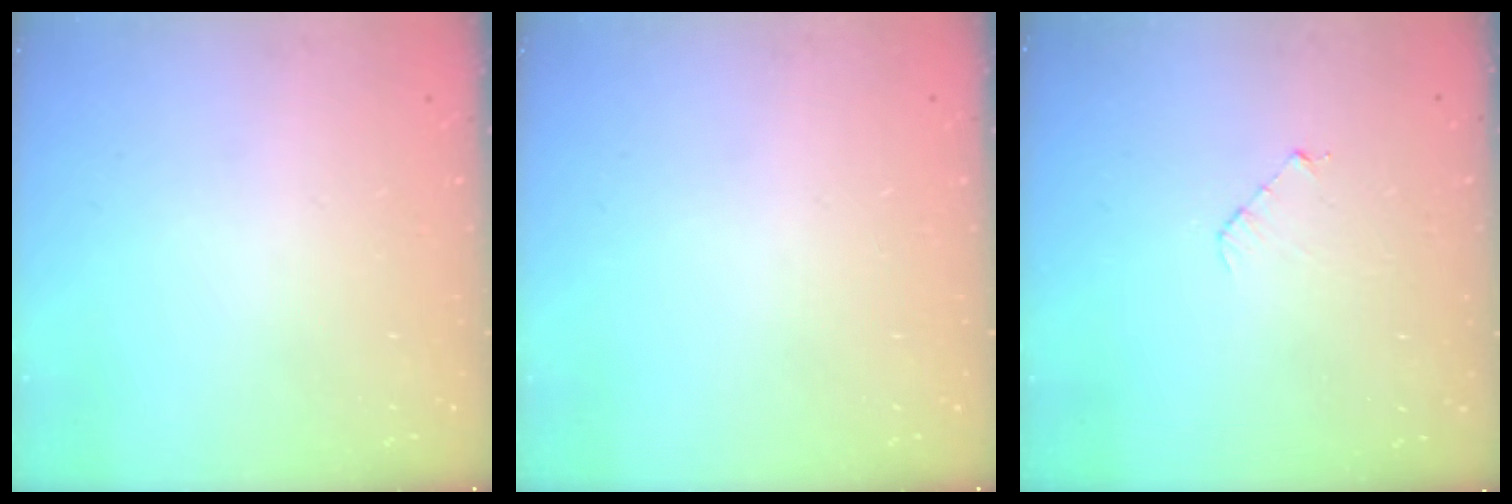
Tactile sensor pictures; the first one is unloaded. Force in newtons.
{"total": 0.0}
{"total": 3.3, "press": 3.3, "slide": 0.2}